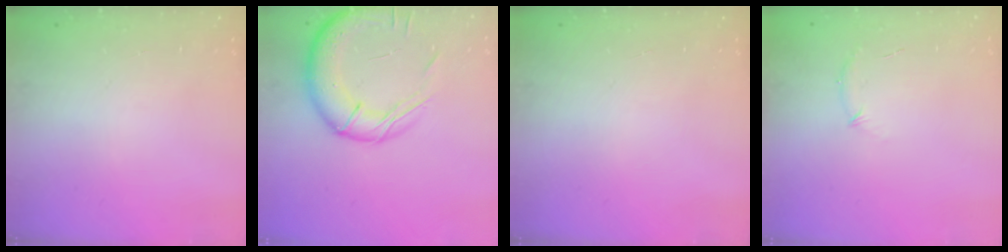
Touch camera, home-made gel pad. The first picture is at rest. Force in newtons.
{"total": 15.7, "press": 15.5, "slide": 2.0}
{"total": 0.0}
{"total": 6.6, "press": 6.4, "slide": 1.6}